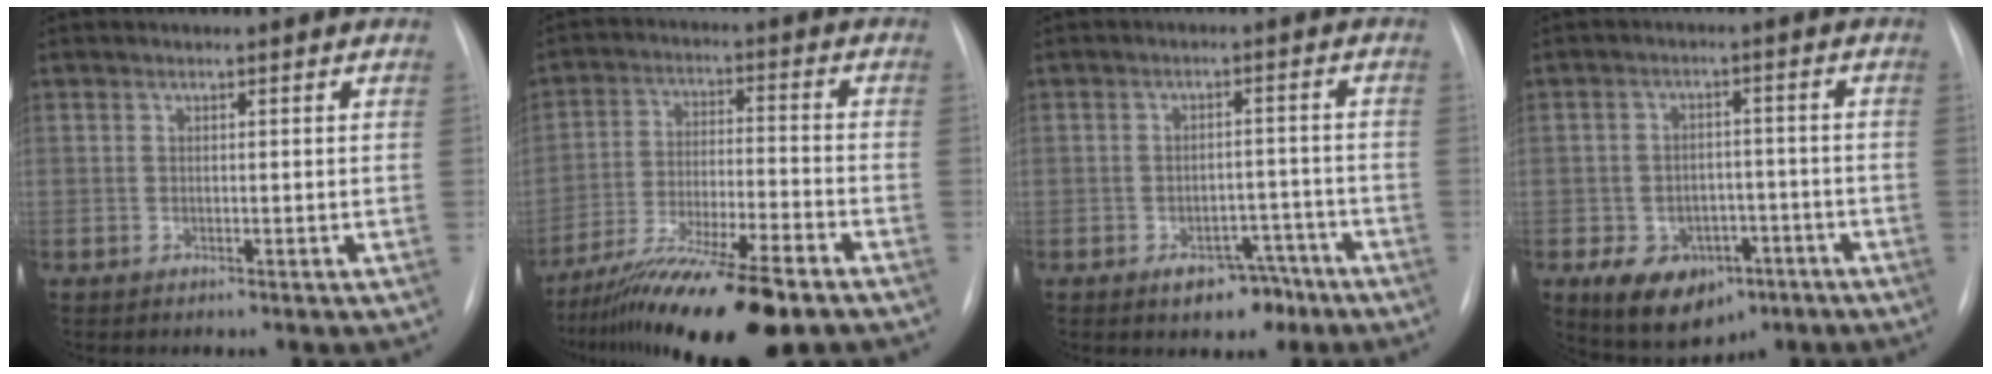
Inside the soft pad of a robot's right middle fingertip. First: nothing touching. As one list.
[{"total": 17.1, "force": [-12.9, 1.2, 11.1], "torque": [-0.188, -0.029, -0.219]}, {"total": 5.6, "force": [-3.6, 3.4, 2.6], "torque": [-0.023, 0.020, -0.043]}, {"total": 9.9, "force": [-5.1, 6.8, 5.1], "torque": [-0.087, 0.011, -0.068]}]